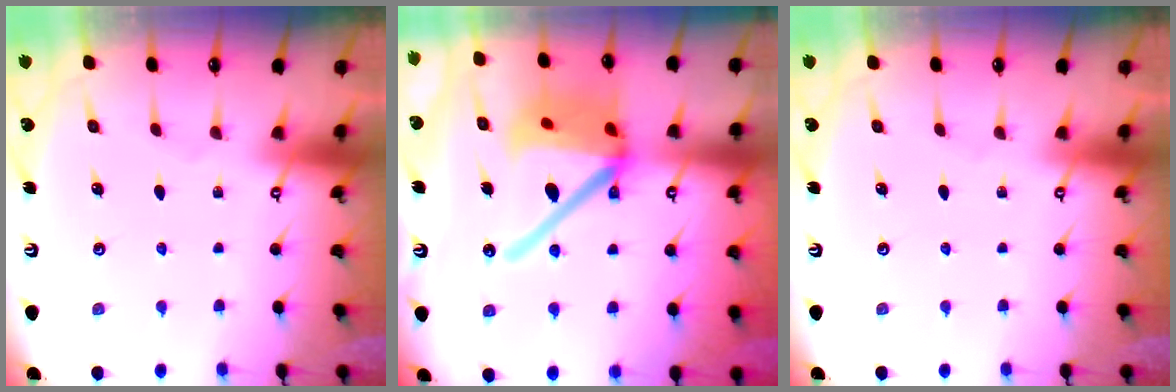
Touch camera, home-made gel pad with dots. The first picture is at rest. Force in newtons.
{"total": 20.7, "press": 20.6, "slide": 2.6}
{"total": 0.0}